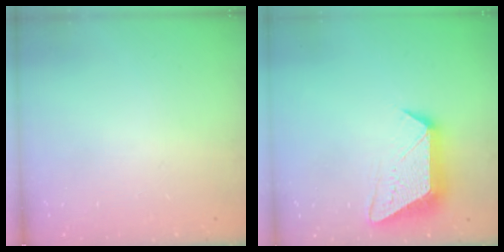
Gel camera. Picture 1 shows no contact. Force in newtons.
{"total": 12.7, "press": 12.7, "slide": 1.0}